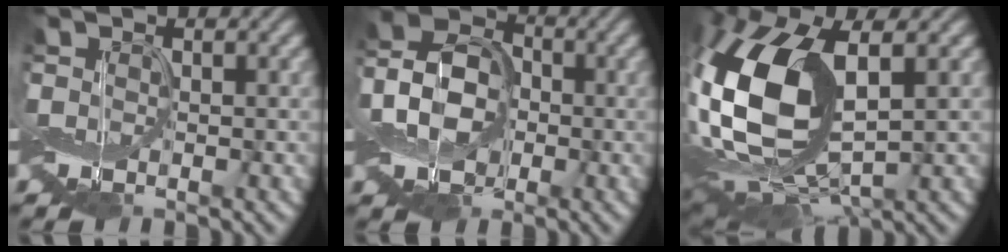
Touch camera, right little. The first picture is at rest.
{"total": 5.6, "force": [-1.9, 4.0, 3.5], "torque": [-0.064, 0.006, -0.048]}
{"total": 15.2, "force": [0.8, 7.5, 13.2], "torque": [-0.302, -0.002, 0.013]}